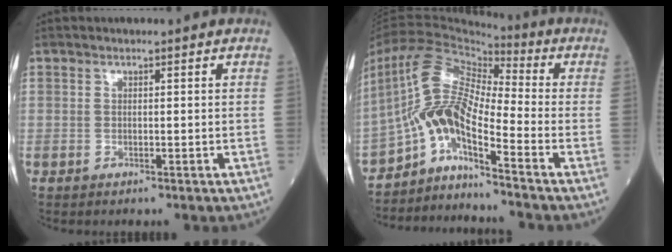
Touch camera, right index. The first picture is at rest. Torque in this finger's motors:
{"motor_torque": [0.58, -0.37, 0.71, 0.21]}